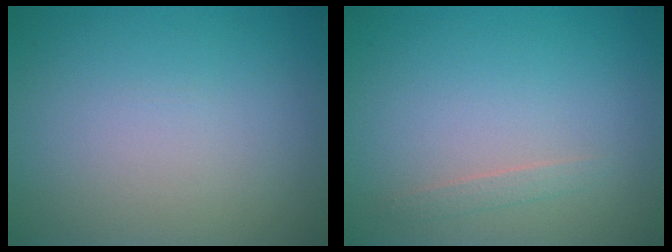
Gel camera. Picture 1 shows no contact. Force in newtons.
{"total": 0.8, "press": 0.8, "slide": 0.1}